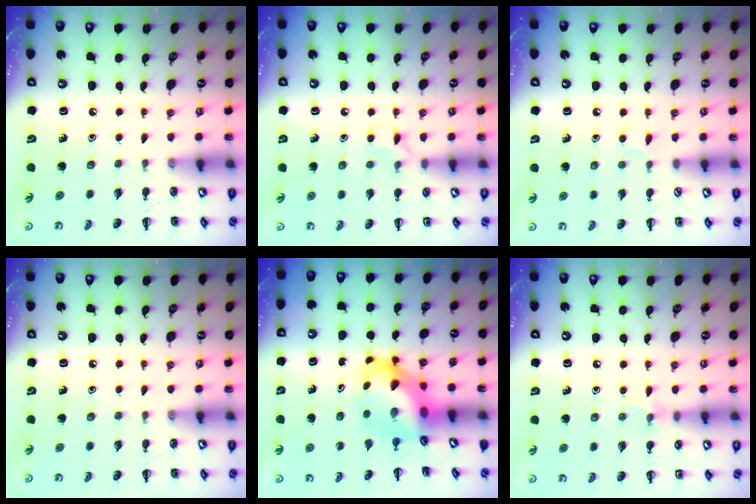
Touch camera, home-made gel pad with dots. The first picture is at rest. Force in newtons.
{"total": 5.0, "press": 4.7, "slide": 1.4}
{"total": 2.8, "press": 2.7, "slide": 1.0}
{"total": 0.0}
{"total": 6.0, "press": 5.8, "slide": 1.2}
{"total": 5.4, "press": 5.0, "slide": 1.8}